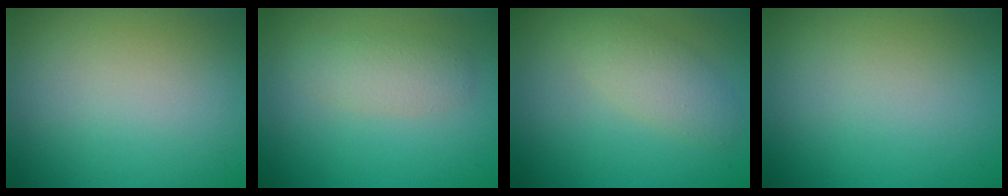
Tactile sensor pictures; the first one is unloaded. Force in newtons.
{"total": 2.3, "press": 2.3, "slide": 0.1}
{"total": 3.0, "press": 3.0, "slide": 0.1}
{"total": 0.0}